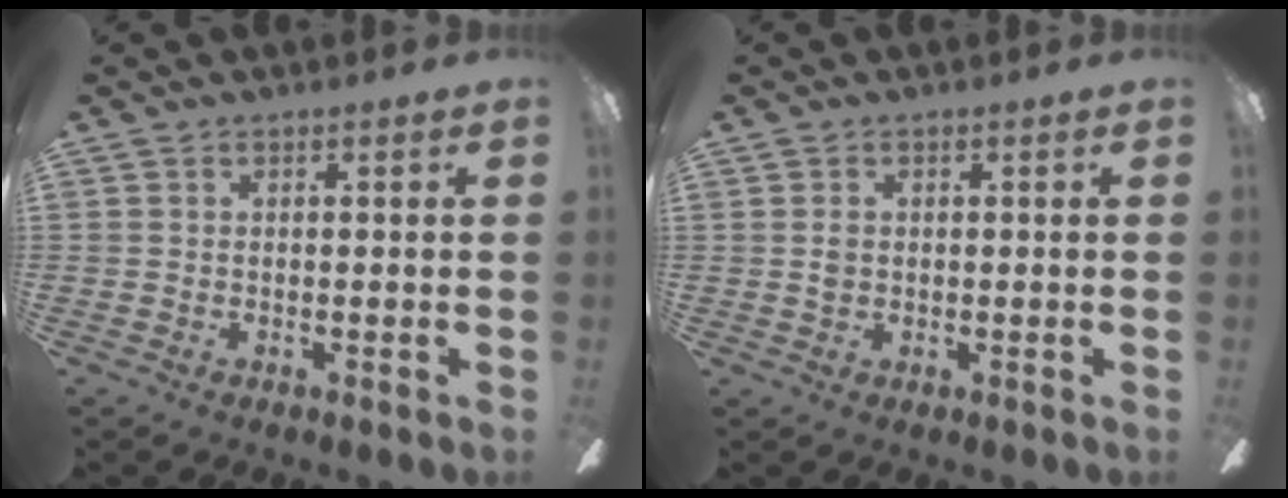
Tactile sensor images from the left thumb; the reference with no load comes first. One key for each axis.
{"total": 1.7, "fx": 0.2, "fy": 1.3, "fz": 1.0, "tx": -0.022, "ty": 0.005, "tz": 0.003}